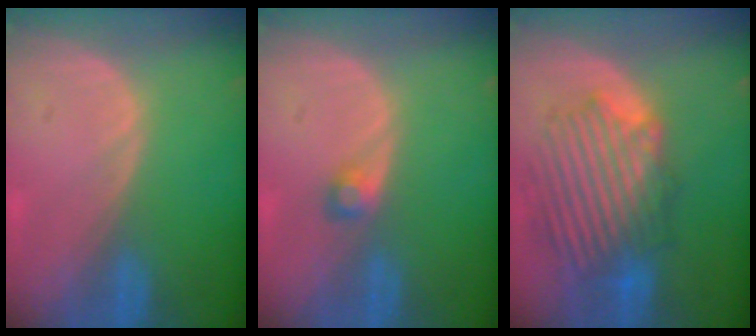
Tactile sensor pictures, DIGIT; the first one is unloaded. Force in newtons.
{"total": 1.8, "press": 1.7, "slide": 0.3}
{"total": 9.3, "press": 9.3, "slide": 0.2}